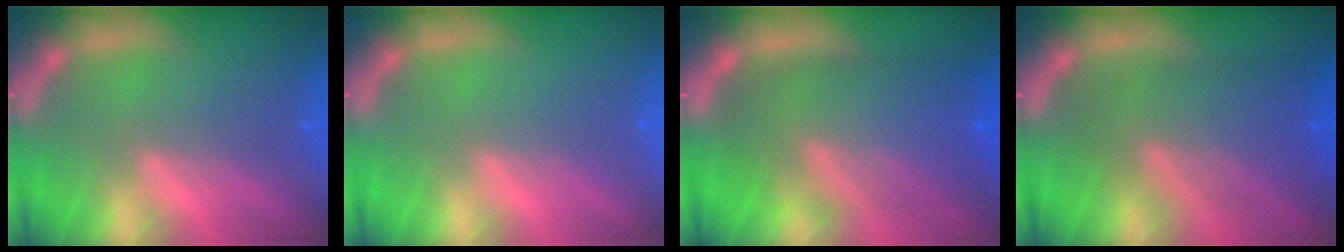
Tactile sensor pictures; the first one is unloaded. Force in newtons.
{"total": 0.0}
{"total": 10.0}
{"total": 8.1}